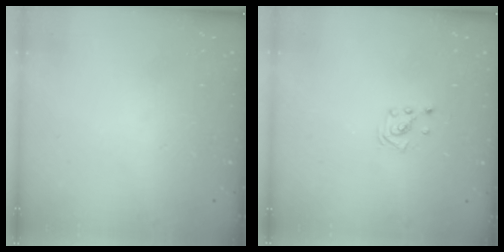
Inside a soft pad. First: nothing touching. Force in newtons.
{"total": 1.9, "press": 1.9, "slide": 0.1}